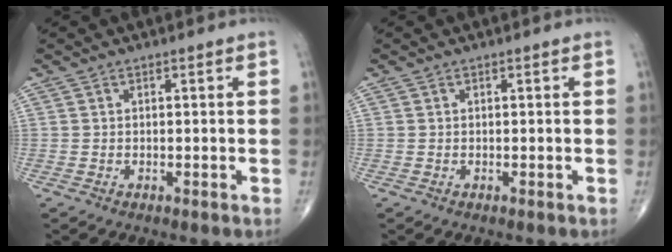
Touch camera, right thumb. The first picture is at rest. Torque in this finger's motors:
{"motor_torque": [-0.18, 0.19, -0.18, -0.09, 0.02]}